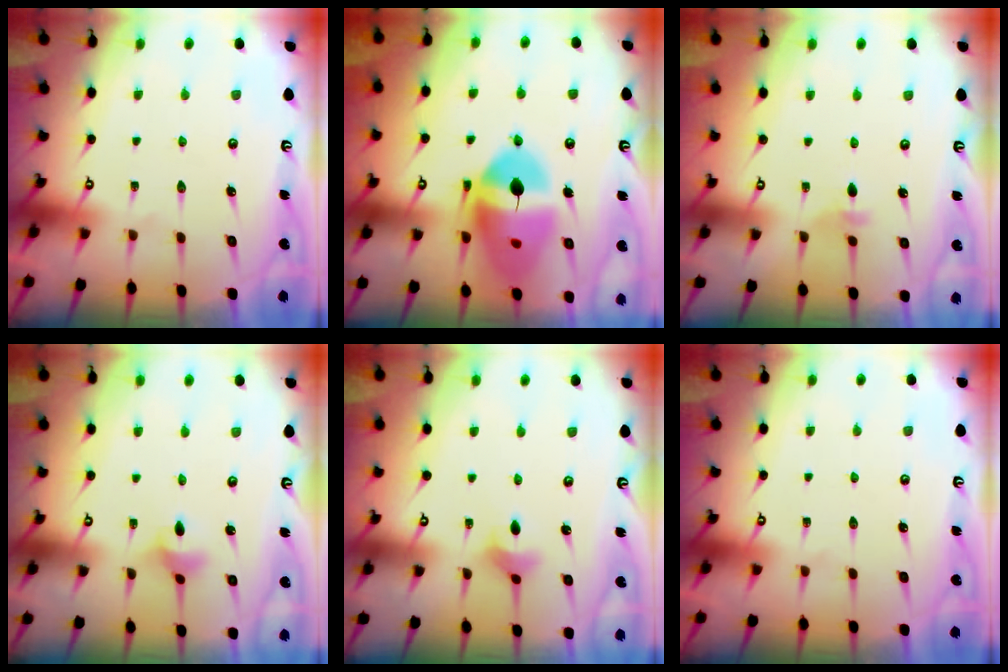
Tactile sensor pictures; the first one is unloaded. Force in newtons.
{"total": 17.8, "press": 17.7, "slide": 1.7}
{"total": 2.9, "press": 2.8, "slide": 0.8}
{"total": 3.0, "press": 3.0, "slide": 0.3}
{"total": 3.9, "press": 3.8, "slide": 0.8}
{"total": 0.0}